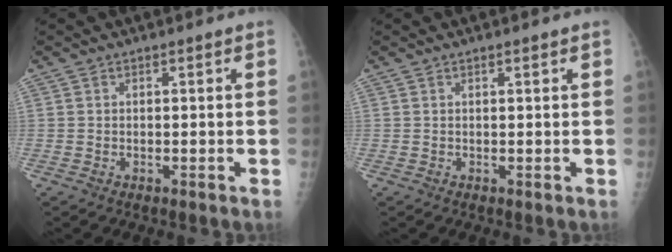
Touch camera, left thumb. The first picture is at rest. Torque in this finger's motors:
{"motor_torque": [-0.18, -0.08, -0.18, 0.03, 0.03]}